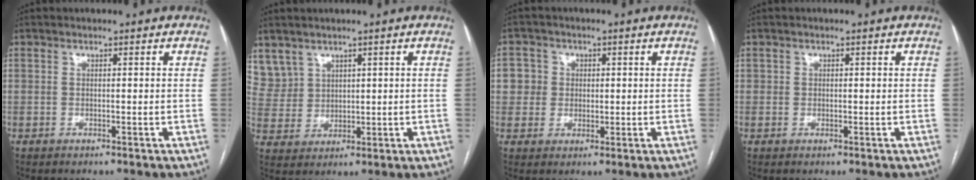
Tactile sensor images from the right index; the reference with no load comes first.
{"total": 6.7, "force": [4.6, 4.9, 0.5], "torque": [-0.019, 0.016, 0.111]}
{"total": 4.4, "force": [0.9, 4.3, 0.3], "torque": [0.008, 0.011, 0.017]}
{"total": 0.7, "force": [0.3, 0.7, 0.2], "torque": [0.005, 0.000, 0.002]}